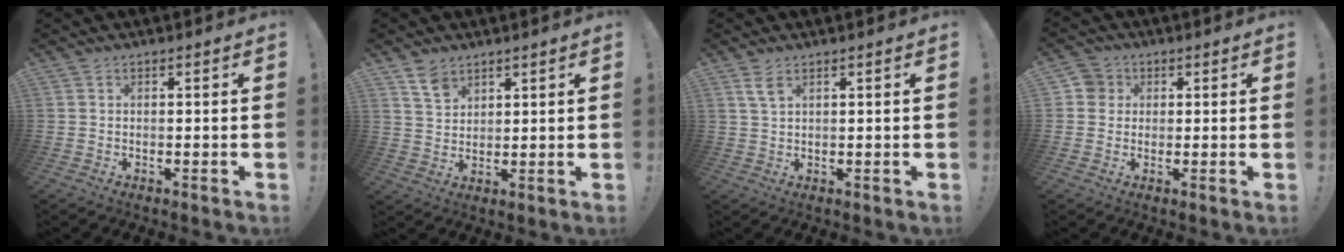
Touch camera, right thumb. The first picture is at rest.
{"total": 6.4, "force": [4.7, 3.5, 2.7], "torque": [-0.045, -0.023, 0.089]}
{"total": 3.7, "force": [2.1, 1.3, 2.7], "torque": [-0.050, -0.005, 0.037]}
{"total": 4.2, "force": [0.9, 4.0, 0.9], "torque": [-0.013, 0.006, 0.018]}